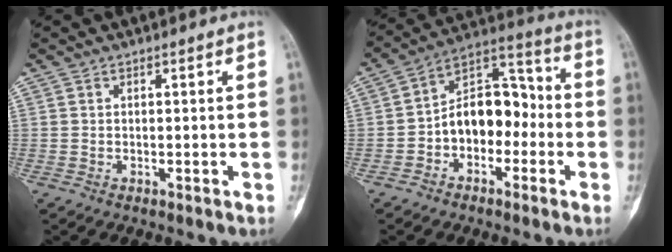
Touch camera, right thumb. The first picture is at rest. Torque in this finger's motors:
{"motor_torque": [0.15, 0.15, 0.75, -0.76, 0.19]}